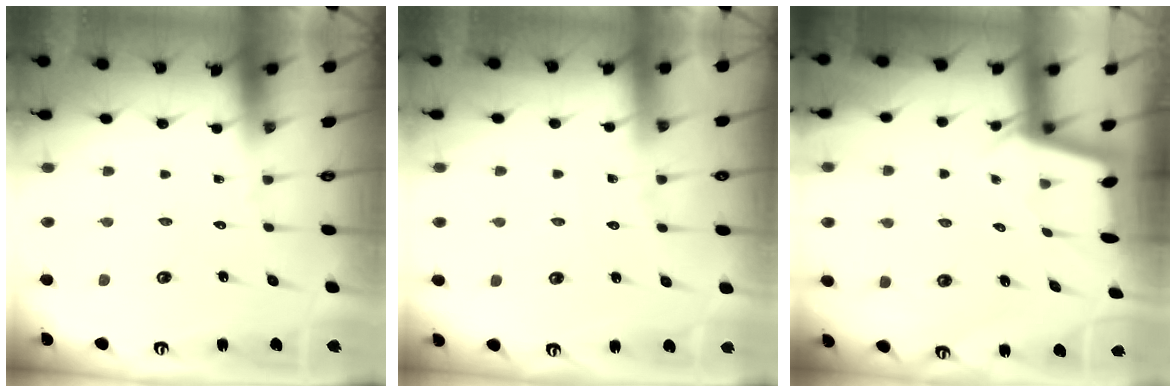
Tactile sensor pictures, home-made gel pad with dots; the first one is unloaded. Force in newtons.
{"total": 4.4, "press": 4.4, "slide": 0.6}
{"total": 2.2, "press": 2.2, "slide": 0.3}